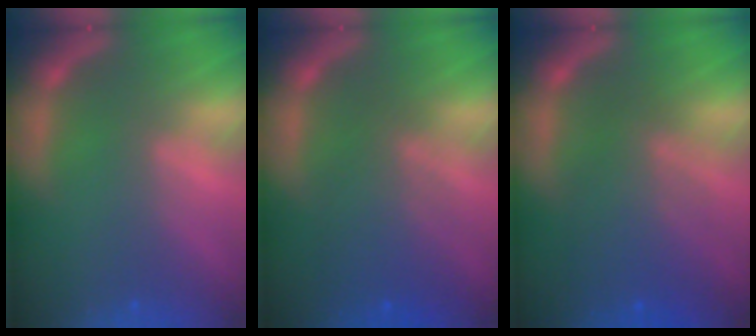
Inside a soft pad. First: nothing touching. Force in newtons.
{"total": 5.6}
{"total": 6.5}